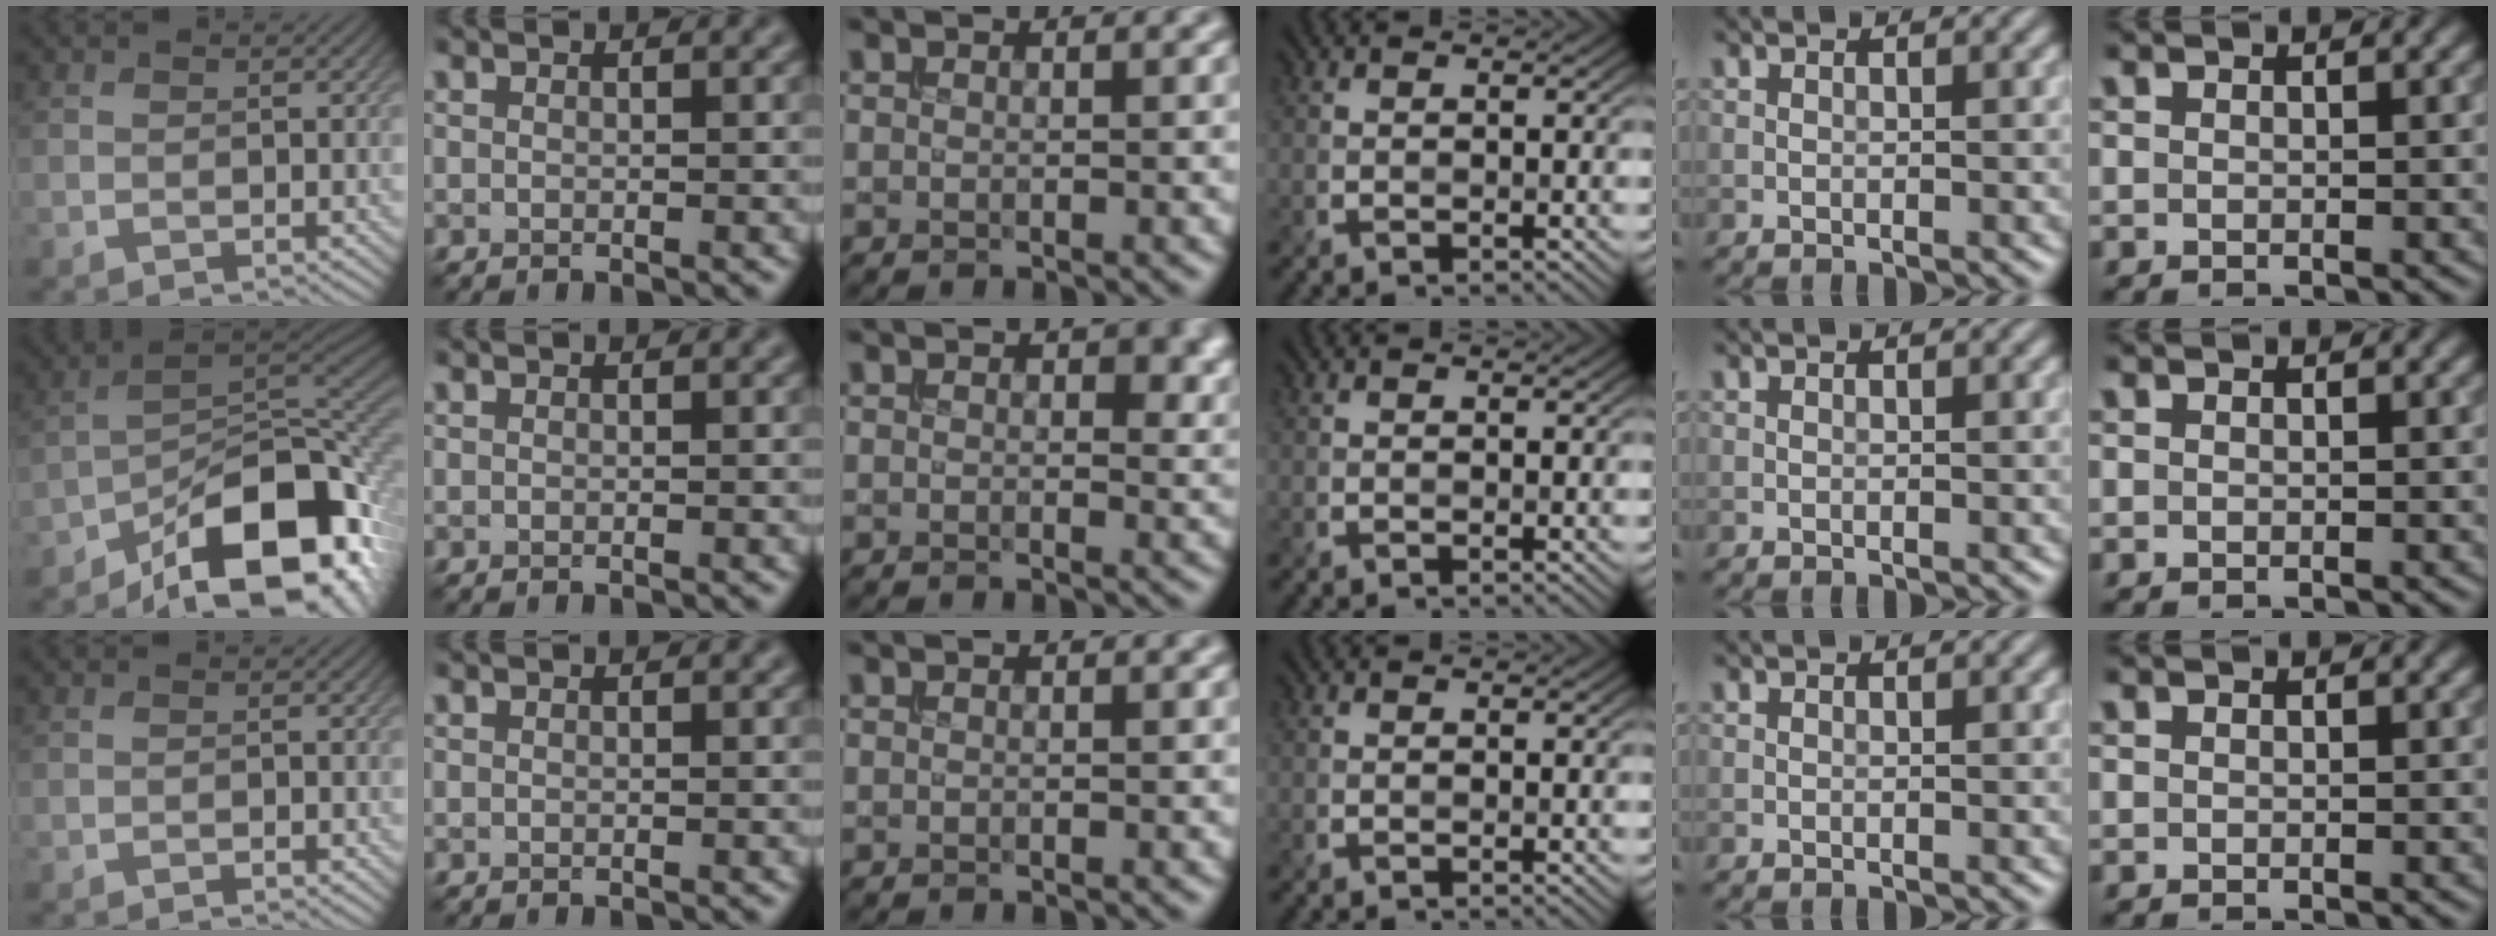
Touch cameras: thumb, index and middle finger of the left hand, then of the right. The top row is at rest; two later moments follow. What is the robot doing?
{"motion": "extract", "object": "bucket"}